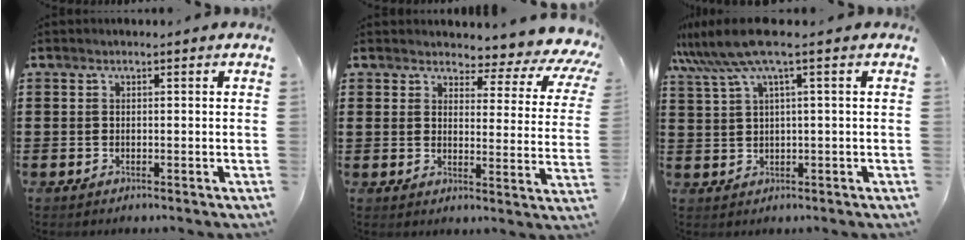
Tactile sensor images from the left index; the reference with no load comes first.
{"total": 4.2, "force": [3.5, 1.3, 1.8], "torque": [-0.040, -0.029, 0.051]}
{"total": 6.0, "force": [2.9, -0.1, 5.2], "torque": [-0.125, -0.013, 0.047]}